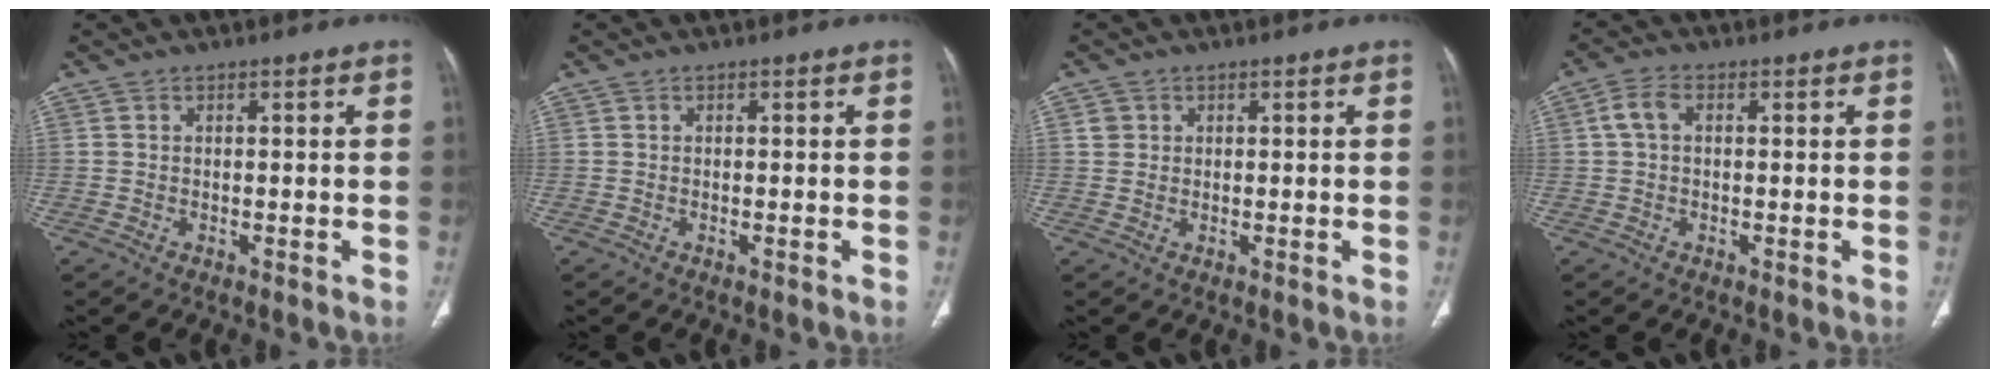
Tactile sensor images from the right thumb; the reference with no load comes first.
{"total": 0.0}
{"total": 2.3, "force": [0.5, 2.1, 0.6], "torque": [0.000, 0.000, 0.009]}
{"total": 3.5, "force": [0.5, 2.1, 2.7], "torque": [-0.057, 0.011, 0.007]}